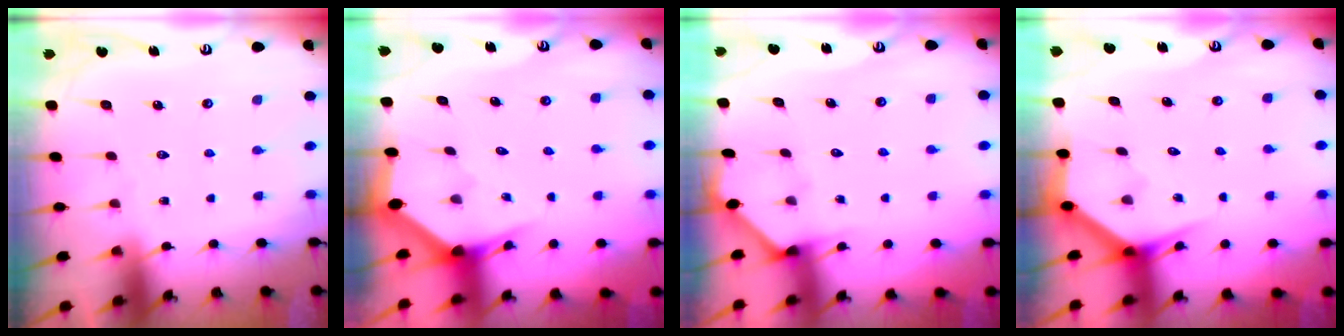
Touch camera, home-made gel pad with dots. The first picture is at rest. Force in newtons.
{"total": 2.8, "press": 2.8, "slide": 0.2}
{"total": 1.7, "press": 1.6, "slide": 0.2}
{"total": 3.6, "press": 3.5, "slide": 0.3}